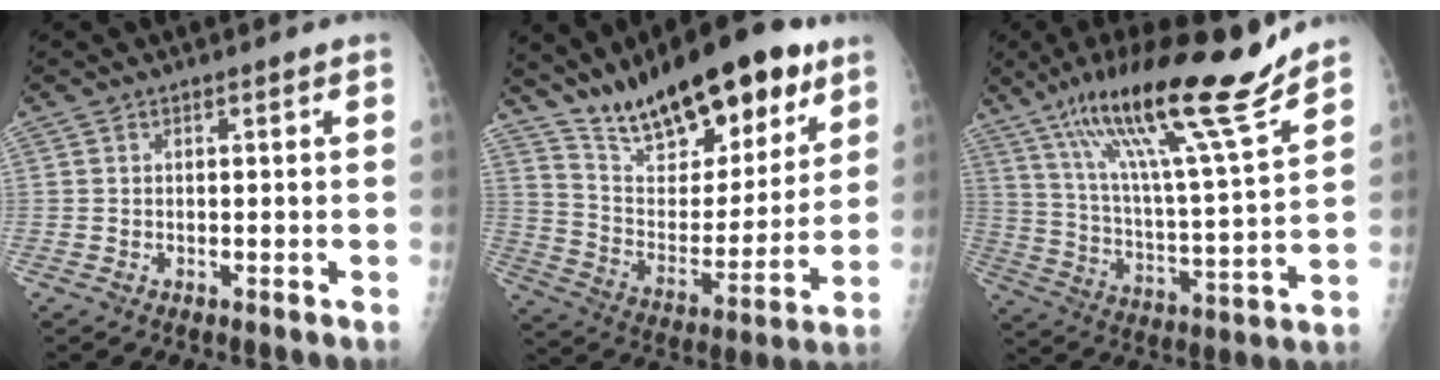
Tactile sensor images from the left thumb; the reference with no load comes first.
{"total": 25.2, "force": [17.2, 9.6, 15.6], "torque": [-0.204, -0.070, 0.287]}
{"total": 22.9, "force": [16.3, 2.1, 15.9], "torque": [-0.250, -0.066, 0.281]}